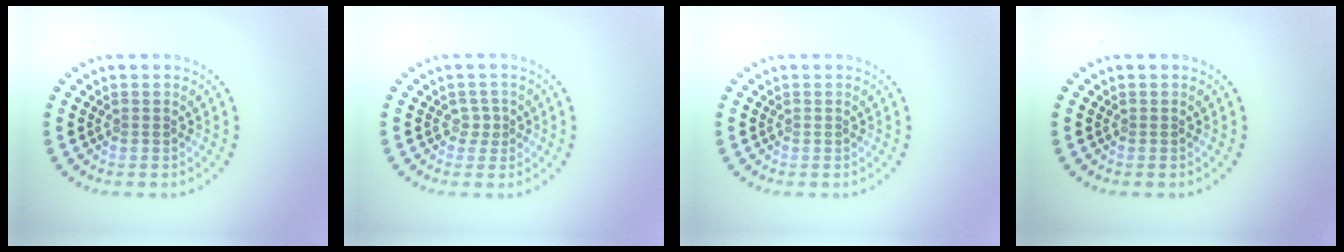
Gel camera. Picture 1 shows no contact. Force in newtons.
{"total": 1.2, "press": 0.9, "slide": 0.8}
{"total": 0.0}
{"total": 0.0}